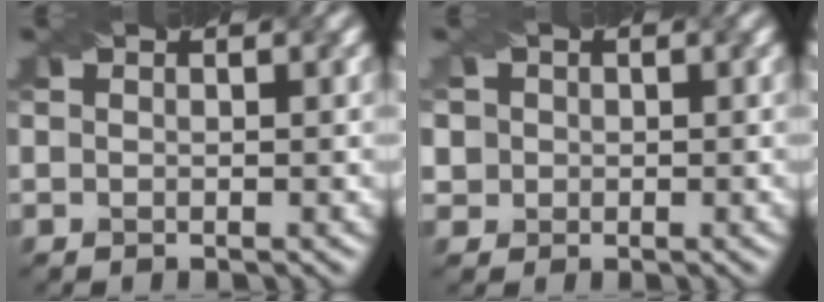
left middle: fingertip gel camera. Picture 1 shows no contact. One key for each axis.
{"total": 4.4, "fx": 1.5, "fy": 3.7, "fz": 1.7, "tx": -0.033, "ty": 0.025, "tz": 0.011}